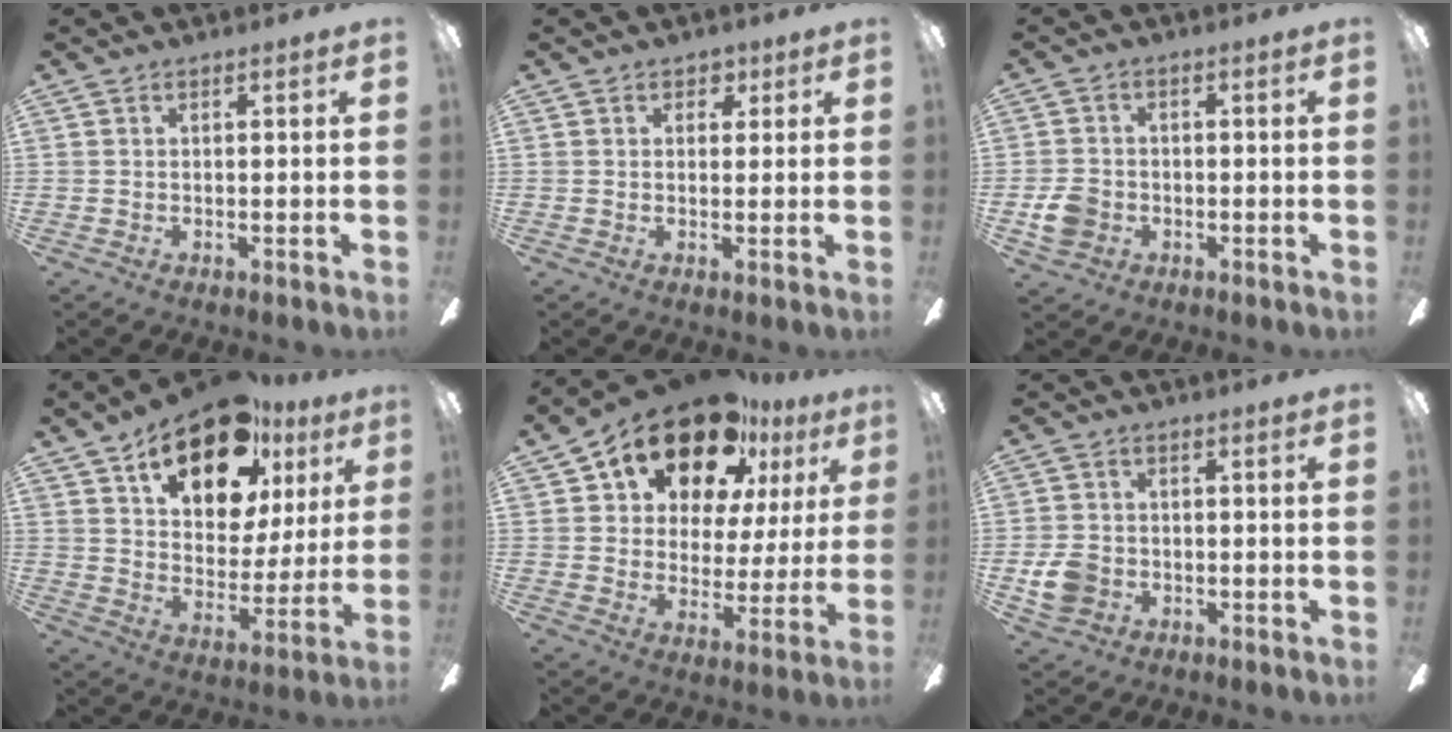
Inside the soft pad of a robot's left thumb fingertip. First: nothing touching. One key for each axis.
{"total": 2.5, "fx": 1.3, "fy": 2.0, "fz": 0.8, "tx": 0.005, "ty": -0.002, "tz": 0.019}
{"total": 5.8, "fx": -1.9, "fy": 4.8, "fz": 2.6, "tx": -0.039, "ty": 0.009, "tz": -0.035}
{"total": 20.7, "fx": 13.2, "fy": 10.8, "fz": 11.9, "tx": -0.187, "ty": -0.066, "tz": 0.227}
{"total": 19.0, "fx": 14.2, "fy": 9.1, "fz": 8.7, "tx": -0.161, "ty": -0.090, "tz": 0.248}
{"total": 6.4, "fx": -1.7, "fy": 5.4, "fz": 3.0, "tx": -0.054, "ty": 0.011, "tz": -0.031}